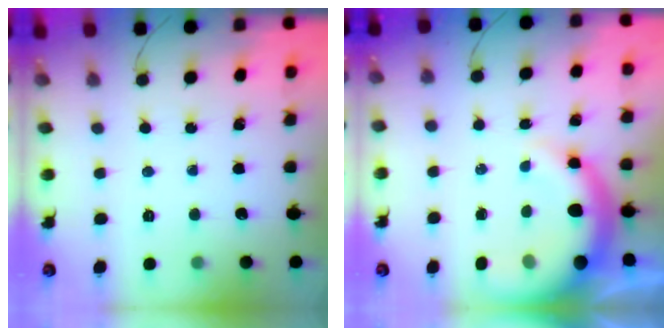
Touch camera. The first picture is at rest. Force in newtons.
{"total": 13.3, "press": 12.9, "slide": 2.9}